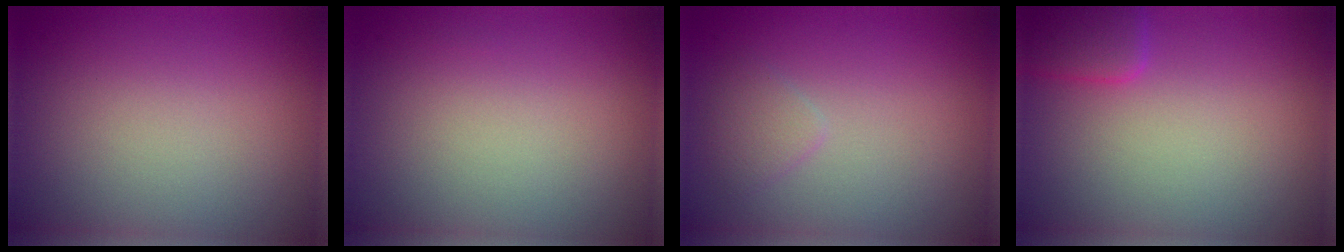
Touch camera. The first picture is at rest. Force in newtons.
{"total": 0.0}
{"total": 1.3, "press": 1.3, "slide": 0.1}
{"total": 2.5, "press": 2.5, "slide": 0.2}